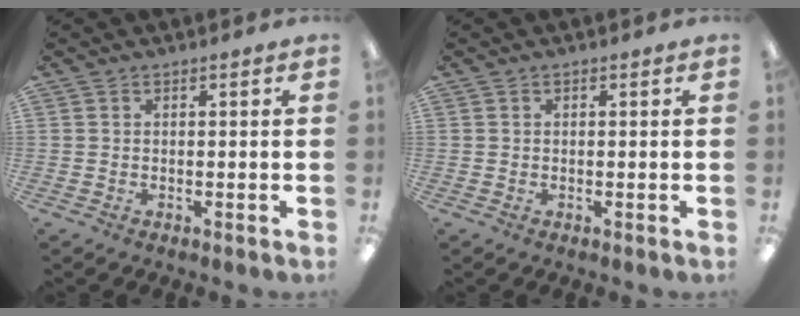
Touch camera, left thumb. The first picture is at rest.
{"total": 0.0}